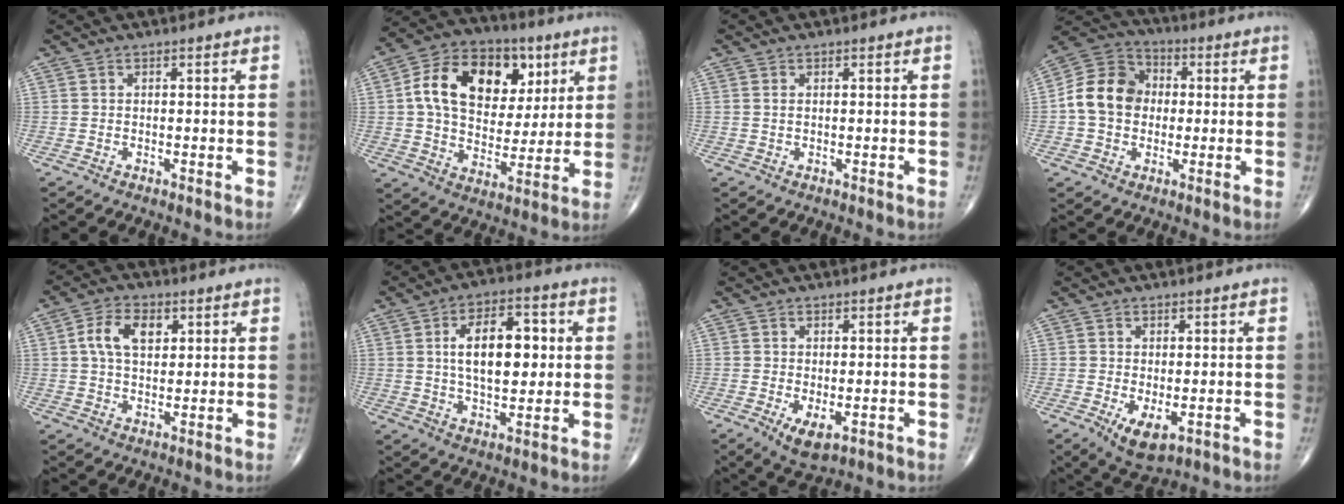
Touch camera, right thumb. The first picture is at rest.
{"total": 20.1, "force": [5.8, 13.7, 13.4], "torque": [-0.201, 0.000, 0.094]}
{"total": 0.7, "force": [0.2, 0.3, 0.6], "torque": [-0.014, 0.004, 0.005]}
{"total": 11.9, "force": [0.1, 9.7, 6.9], "torque": [-0.108, 0.030, -0.009]}
{"total": 7.7, "force": [2.2, 4.7, 5.6], "torque": [-0.094, 0.002, 0.038]}
{"total": 13.2, "force": [1.9, 6.8, 11.1], "torque": [-0.155, 0.005, 0.030]}
{"total": 4.5, "force": [-1.4, 2.1, 3.8], "torque": [-0.065, -0.013, -0.015]}
{"total": 5.6, "force": [-1.7, 2.6, 4.7], "torque": [-0.079, -0.014, -0.017]}